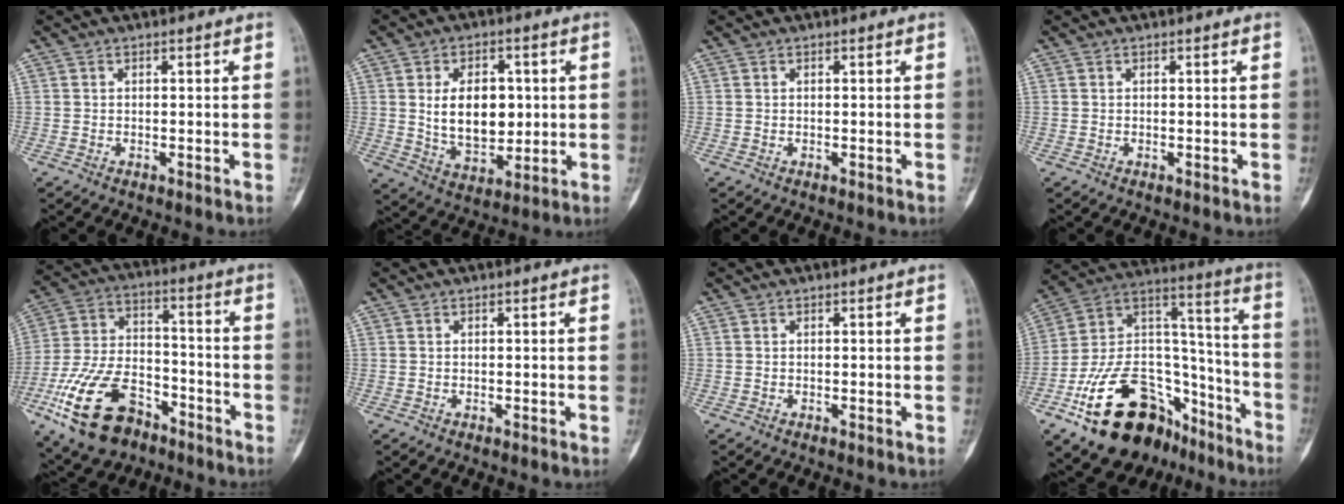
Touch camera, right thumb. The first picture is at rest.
{"total": 12.2, "force": [1.4, 7.8, 9.3], "torque": [-0.121, -0.014, 0.036]}
{"total": 0.0}
{"total": 0.0}
{"total": 18.9, "force": [-10.2, 10.8, 11.7], "torque": [-0.221, 0.059, -0.181]}
{"total": 0.0}
{"total": 0.0}
{"total": 28.5, "force": [-16.2, 16.3, 16.8], "torque": [-0.274, 0.099, -0.263]}